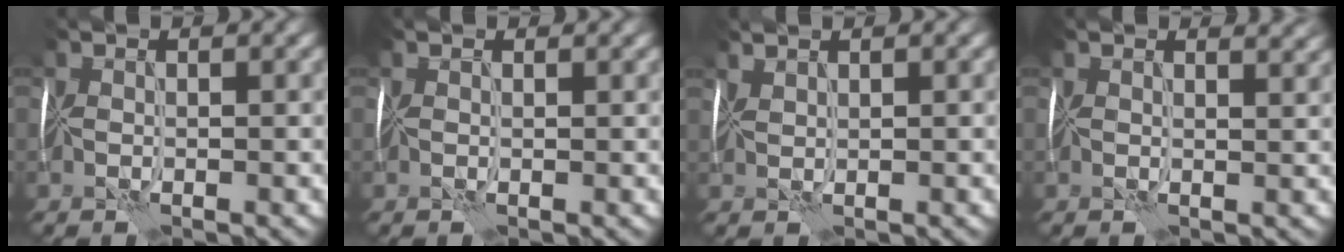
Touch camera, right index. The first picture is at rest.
{"total": 0.8, "force": [0.7, 0.3, 0.0], "torque": [0.006, 0.007, 0.004]}
{"total": 1.7, "force": [1.6, 0.4, 0.4], "torque": [-0.005, 0.019, 0.017]}
{"total": 3.8, "force": [2.8, 1.8, 1.9], "torque": [-0.011, 0.026, 0.016]}